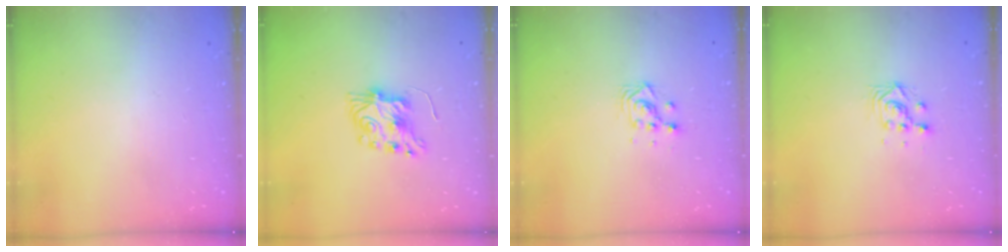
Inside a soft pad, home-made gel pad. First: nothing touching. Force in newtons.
{"total": 7.0, "press": 7.0, "slide": 0.3}
{"total": 3.8, "press": 3.8, "slide": 0.3}
{"total": 4.0, "press": 4.0, "slide": 0.1}